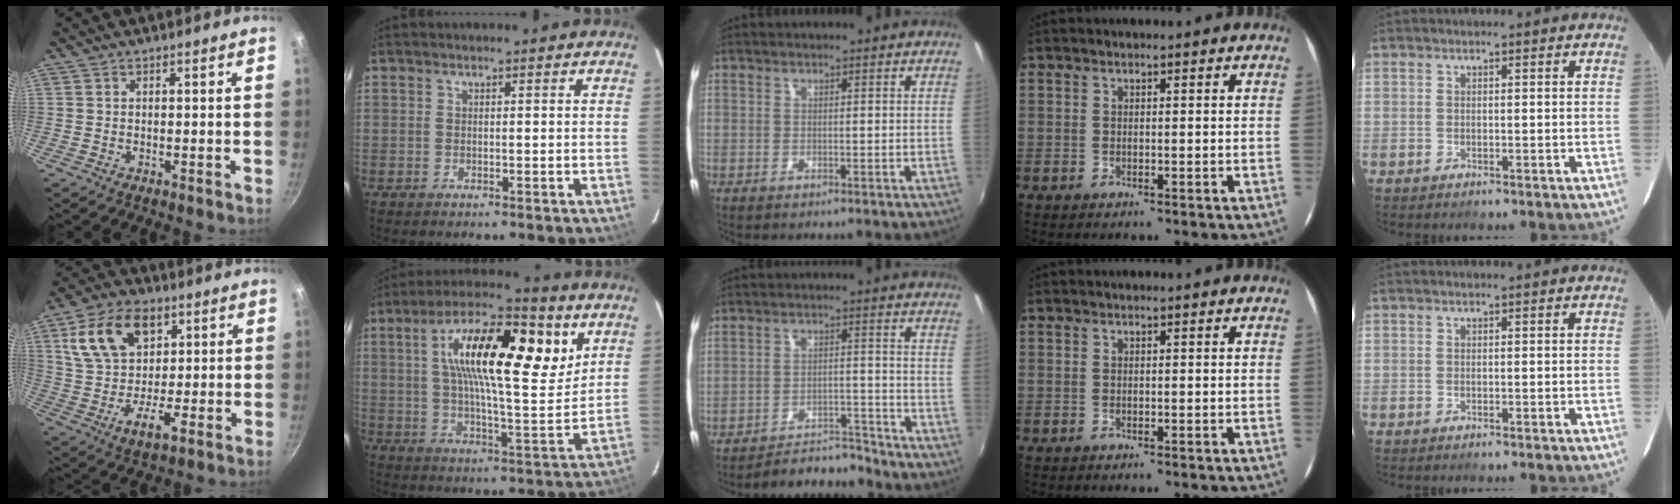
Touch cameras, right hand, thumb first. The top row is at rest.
{"thumb": {"total": 15.8, "force": [5.3, 10.4, 10.6], "torque": [-0.162, 0.004, 0.089]}, "index": {"total": 21.5, "force": [7.9, 6.6, 18.9], "torque": [-0.316, 0.018, 0.116]}, "middle": {"total": 8.4, "force": [-8.2, 1.2, 1.1], "torque": [-0.038, 0.011, -0.120]}}